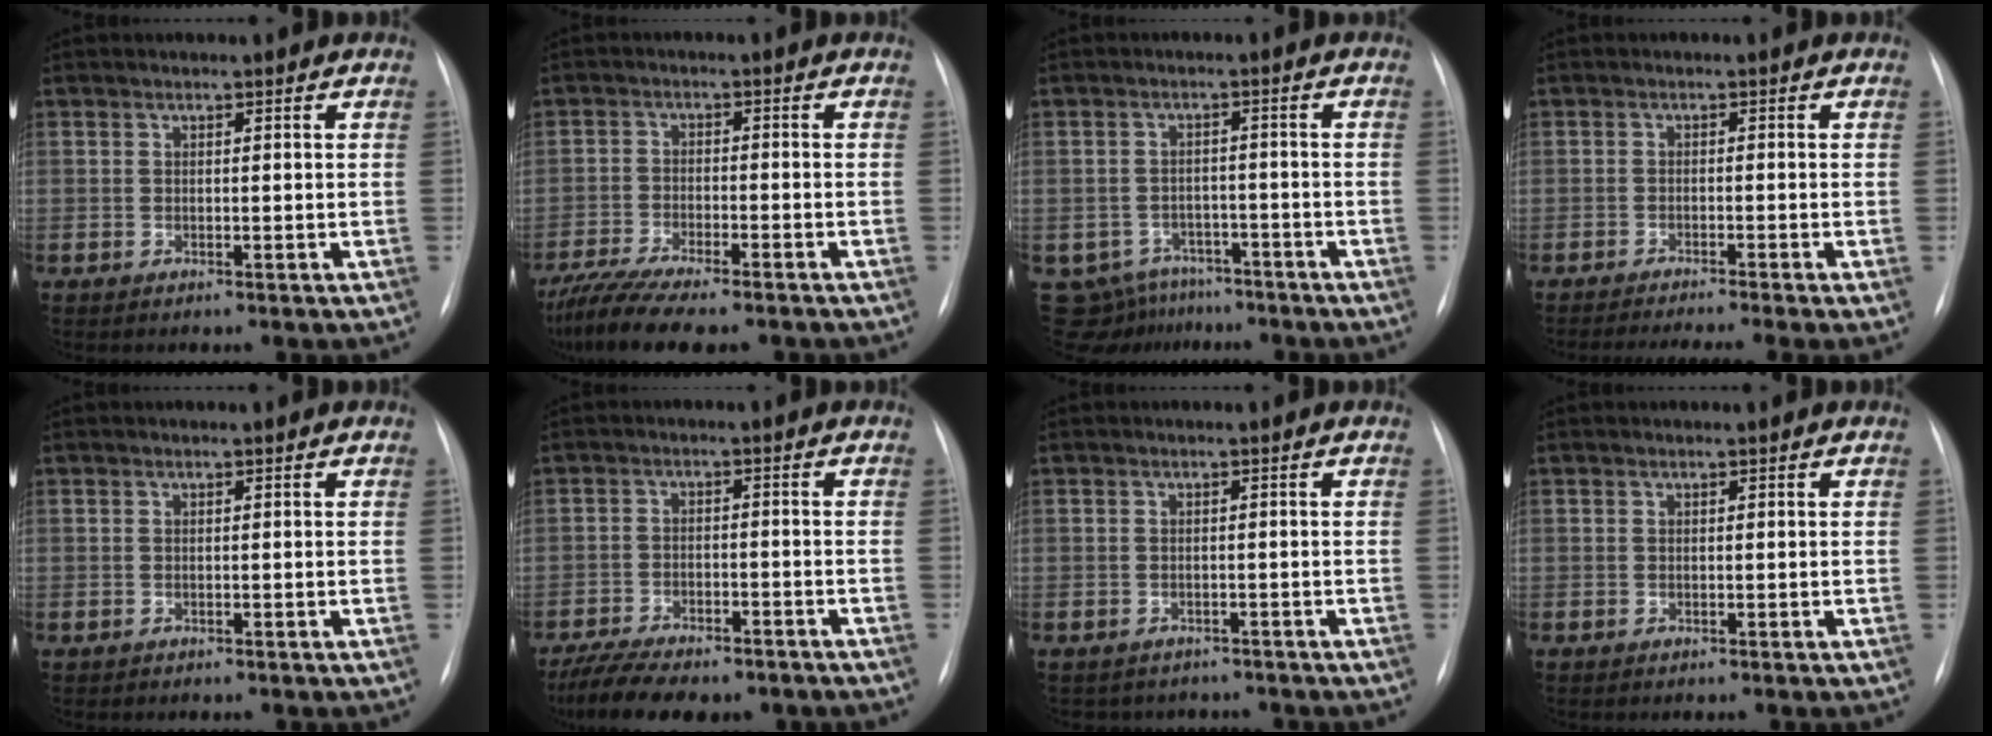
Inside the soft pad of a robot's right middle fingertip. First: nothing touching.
{"total": 12.3, "force": [-10.3, 1.9, 6.5], "torque": [-0.114, -0.017, -0.162]}
{"total": 10.3, "force": [-8.1, 6.1, 1.4], "torque": [-0.033, 0.011, -0.106]}
{"total": 8.9, "force": [-7.4, -0.5, 4.9], "torque": [-0.058, -0.014, -0.108]}
{"total": 0.0}
{"total": 13.6, "force": [-10.6, 5.0, 6.9], "torque": [-0.134, -0.006, -0.156]}
{"total": 4.8, "force": [-4.2, 2.3, 0.1], "torque": [-0.001, 0.009, -0.047]}
{"total": 0.0}